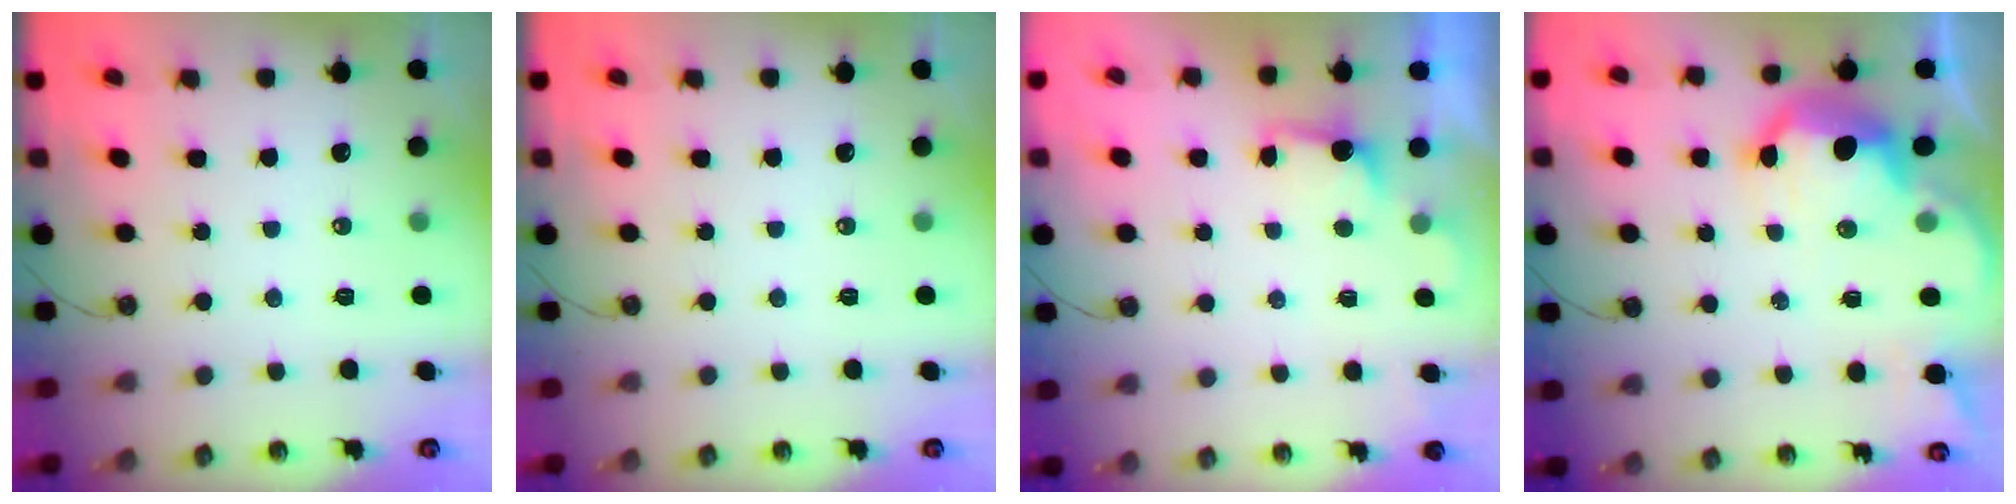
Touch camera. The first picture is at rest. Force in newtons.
{"total": 0.0}
{"total": 1.1, "press": 0.7, "slide": 0.8}
{"total": 11.4, "press": 11.4, "slide": 0.9}